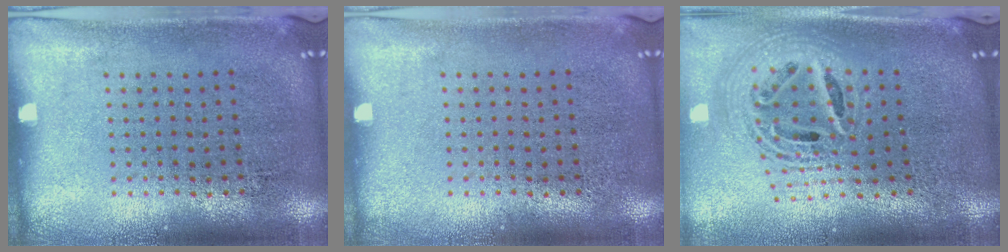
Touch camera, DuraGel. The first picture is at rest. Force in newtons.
{"total": 0.0}
{"total": 2.3, "press": 1.7, "slide": 1.6}